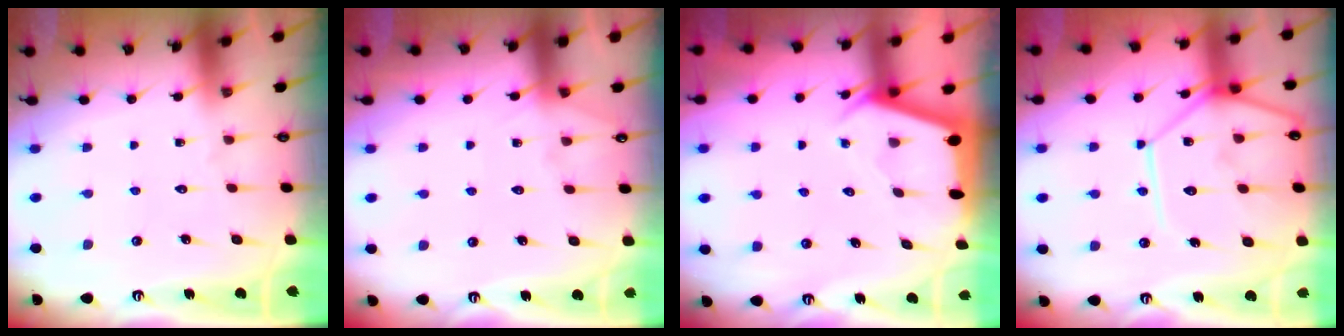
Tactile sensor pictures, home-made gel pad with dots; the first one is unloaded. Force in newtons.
{"total": 4.0, "press": 3.9, "slide": 0.6}
{"total": 2.4, "press": 2.4, "slide": 0.3}
{"total": 15.4, "press": 15.3, "slide": 2.0}